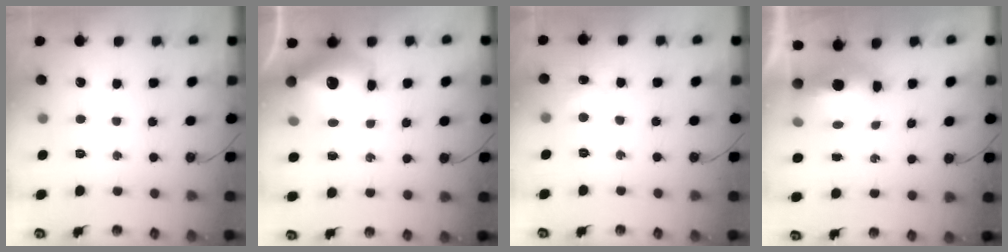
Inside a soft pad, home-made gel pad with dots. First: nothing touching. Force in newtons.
{"total": 16.6, "press": 16.5, "slide": 1.6}
{"total": 4.3, "press": 4.2, "slide": 0.7}
{"total": 7.7, "press": 7.6, "slide": 1.4}